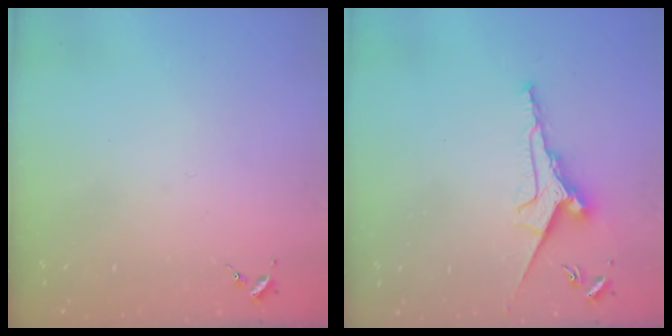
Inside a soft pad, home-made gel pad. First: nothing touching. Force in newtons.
{"total": 9.5, "press": 9.5, "slide": 0.6}